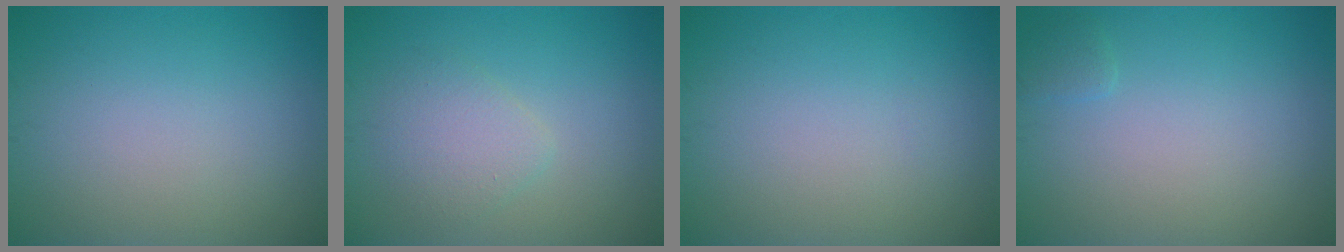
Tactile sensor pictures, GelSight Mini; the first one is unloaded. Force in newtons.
{"total": 2.4, "press": 2.4, "slide": 0.2}
{"total": 0.0}
{"total": 0.8, "press": 0.8, "slide": 0.1}